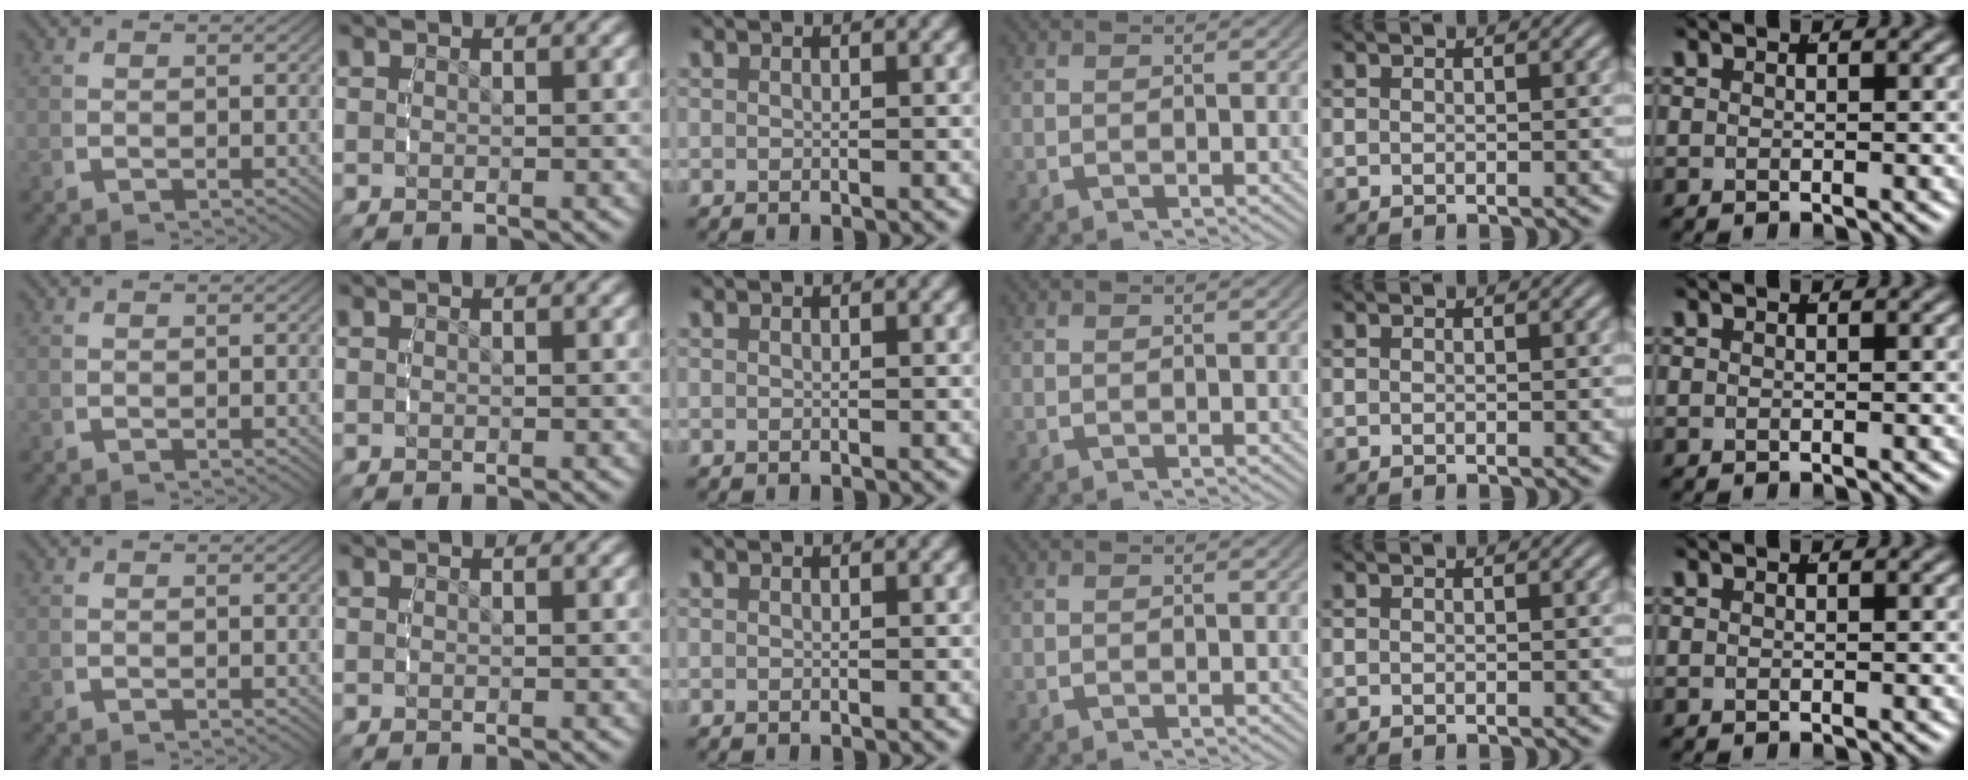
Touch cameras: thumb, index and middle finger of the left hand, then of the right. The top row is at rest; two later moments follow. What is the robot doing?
{"motion": "reach", "object": "bowl"}